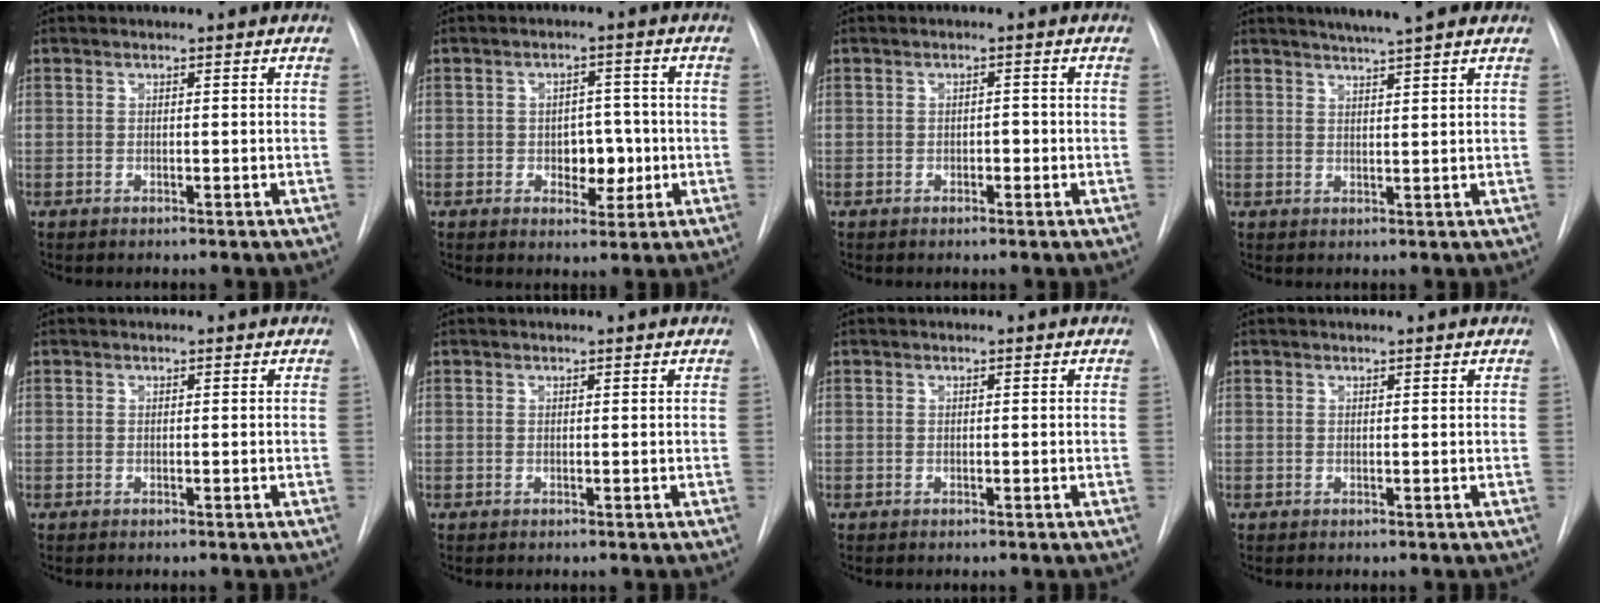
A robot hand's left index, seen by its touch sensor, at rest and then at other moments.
{"total": 5.1, "force": [-0.8, 3.3, 3.8], "torque": [-0.042, 0.008, -0.004]}
{"total": 1.3, "force": [-0.4, 0.8, 1.0], "torque": [-0.010, 0.004, -0.006]}
{"total": 6.3, "force": [5.4, 0.1, 3.4], "torque": [-0.055, 0.015, 0.073]}
{"total": 0.0}
{"total": 0.6, "force": [0.6, -0.1, 0.3], "torque": [-0.005, 0.006, 0.012]}
{"total": 0.0}
{"total": 0.9, "force": [0.8, -0.2, 0.4], "torque": [-0.009, 0.007, 0.017]}